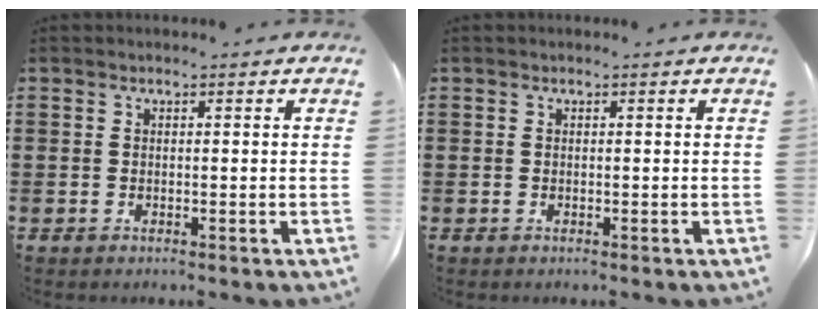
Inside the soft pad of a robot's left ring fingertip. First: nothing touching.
{"total": 0.0}